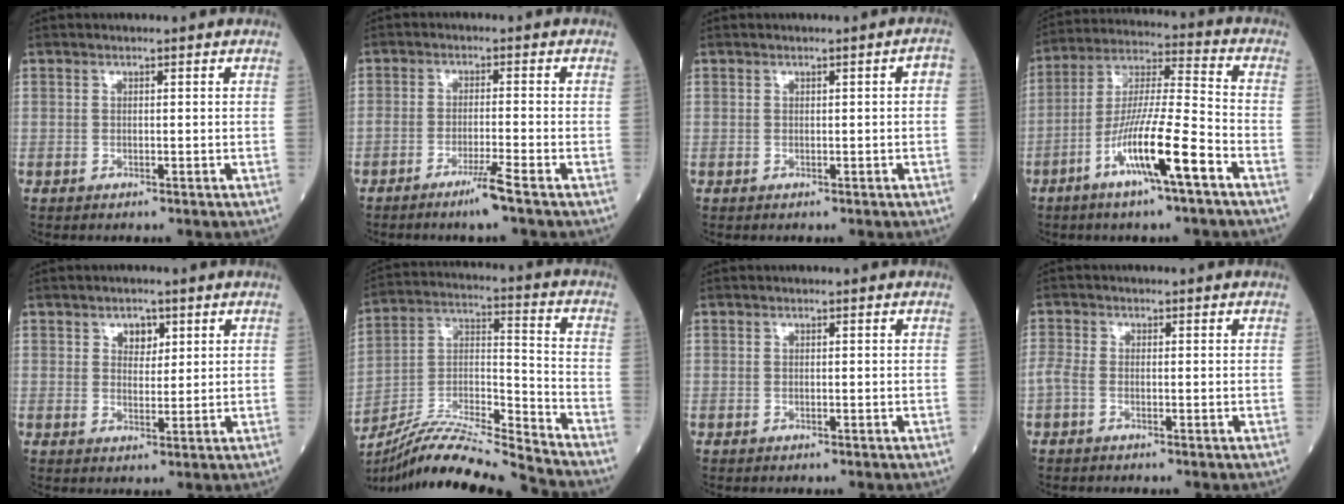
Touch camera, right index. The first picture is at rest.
{"total": 4.0, "force": [-2.7, -0.9, 2.8], "torque": [-0.055, -0.009, -0.054]}
{"total": 1.4, "force": [0.0, 0.3, 1.4], "torque": [-0.012, 0.005, 0.000]}
{"total": 13.5, "force": [-6.4, 0.3, 11.9], "torque": [-0.230, -0.006, -0.120]}
{"total": 3.0, "force": [1.5, 1.9, 1.7], "torque": [-0.019, 0.001, 0.024]}
{"total": 18.3, "force": [-17.2, -1.3, 6.2], "torque": [-0.116, 0.007, -0.306]}
{"total": 0.0}
{"total": 2.1, "force": [-0.7, 0.9, 1.8], "torque": [-0.050, 0.005, -0.019]}